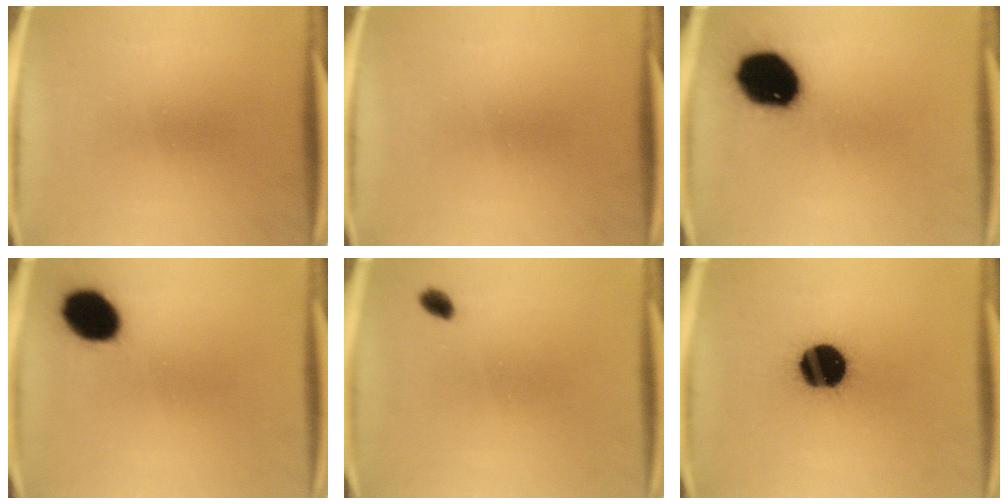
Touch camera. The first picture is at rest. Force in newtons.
{"total": 0.0}
{"total": 18.0}
{"total": 11.7}
{"total": 1.9}
{"total": 17.1}